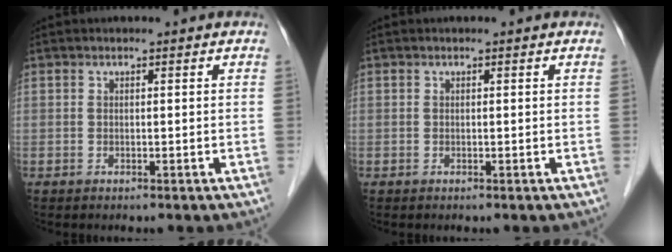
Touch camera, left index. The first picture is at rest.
{"total": 0.0}